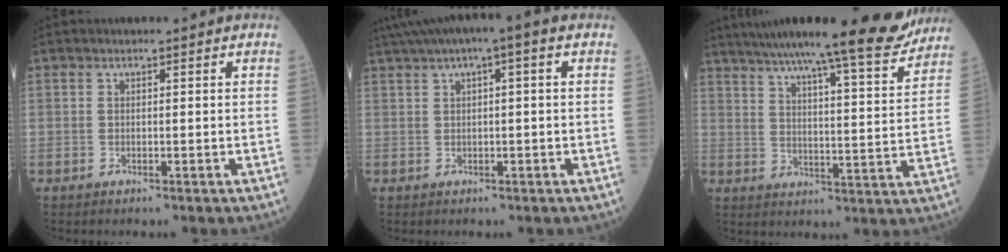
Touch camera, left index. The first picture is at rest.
{"total": 7.0, "force": [3.5, 0.5, 6.0], "torque": [-0.105, 0.035, 0.056]}
{"total": 19.6, "force": [17.3, 0.6, 9.3], "torque": [-0.138, -0.023, 0.237]}